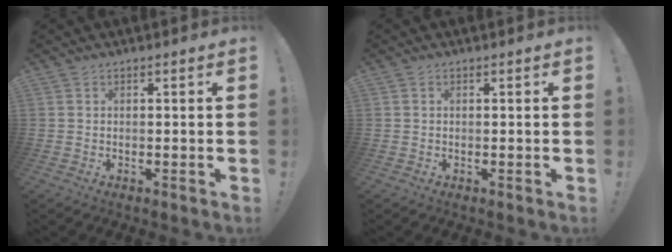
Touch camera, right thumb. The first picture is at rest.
{"total": 0.0}